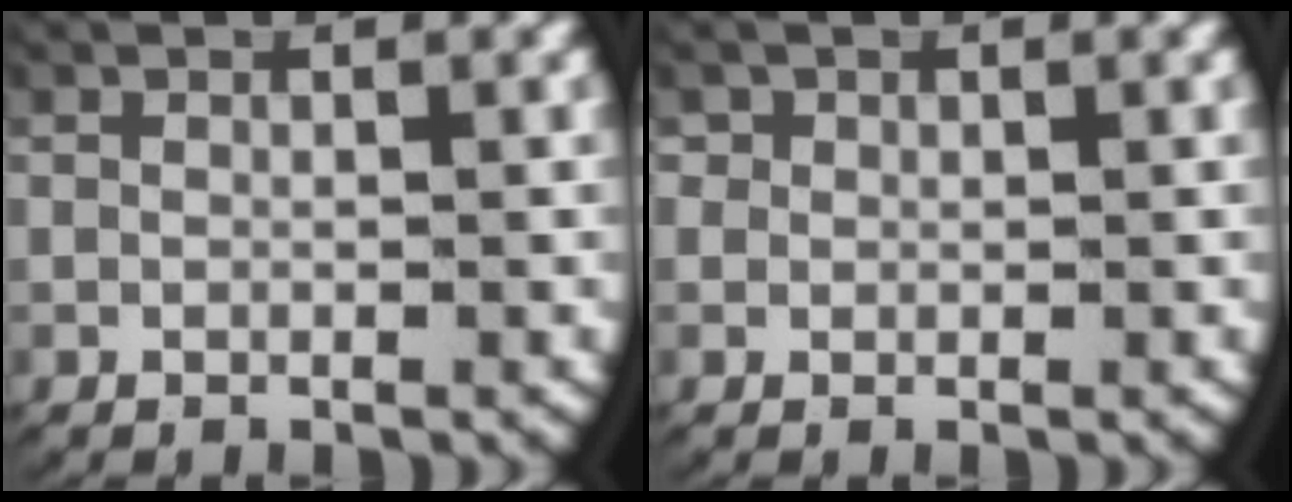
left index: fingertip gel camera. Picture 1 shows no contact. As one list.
[{"total": 1.3, "force": [0.6, 1.1, 0.3], "torque": [-0.012, -0.006, 0.013]}]